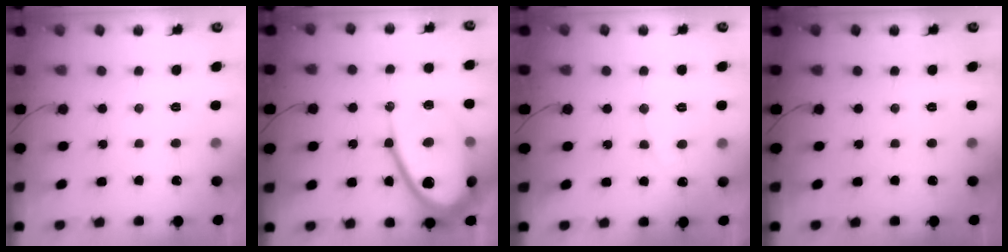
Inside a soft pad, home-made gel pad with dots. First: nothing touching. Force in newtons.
{"total": 21.0, "press": 20.9, "slide": 2.0}
{"total": 5.4, "press": 5.4, "slide": 0.4}
{"total": 0.0}